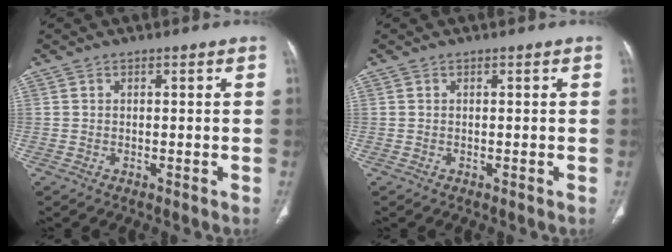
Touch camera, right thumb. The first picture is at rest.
{"total": 0.0}